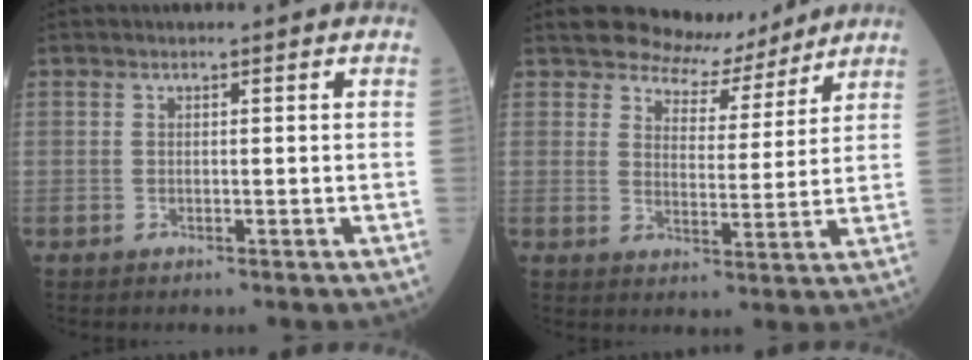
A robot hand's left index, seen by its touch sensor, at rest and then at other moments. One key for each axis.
{"total": 7.0, "fx": 6.6, "fy": 2.4, "fz": 0.3, "tx": -0.012, "ty": -0.004, "tz": 0.098}